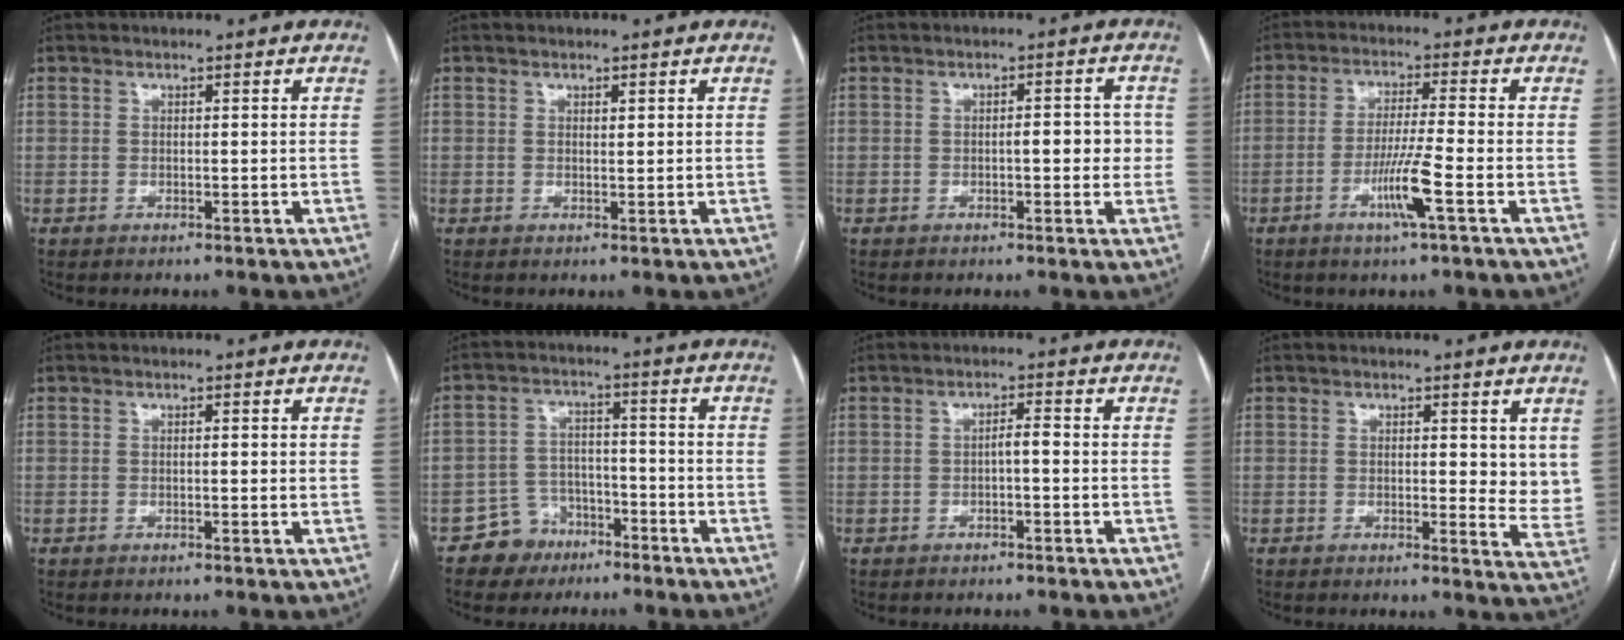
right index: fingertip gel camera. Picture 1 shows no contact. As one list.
[{"total": 0.7, "force": [0.4, 0.2, 0.5], "torque": [-0.012, -0.002, 0.007]}, {"total": 4.0, "force": [-0.3, 1.5, 3.7], "torque": [-0.041, 0.008, -0.005]}, {"total": 6.9, "force": [-2.8, -0.7, 6.2], "torque": [-0.120, -0.011, -0.055]}, {"total": 1.0, "force": [0.2, 0.2, 1.0], "torque": [-0.017, 0.001, 0.002]}, {"total": 6.2, "force": [-4.1, 4.6, 0.5], "torque": [0.000, 0.015, -0.066]}, {"total": 1.8, "force": [-0.5, 0.4, 1.7], "torque": [-0.026, 0.005, -0.008]}, {"total": 5.3, "force": [1.8, 2.3, 4.4], "torque": [-0.047, -0.016, 0.019]}]